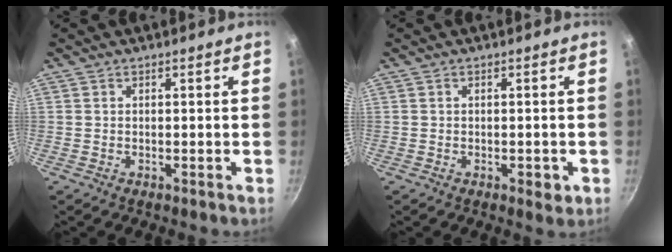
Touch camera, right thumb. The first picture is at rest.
{"total": 2.2, "force": [-0.8, 1.0, 1.8], "torque": [-0.014, 0.000, -0.008]}